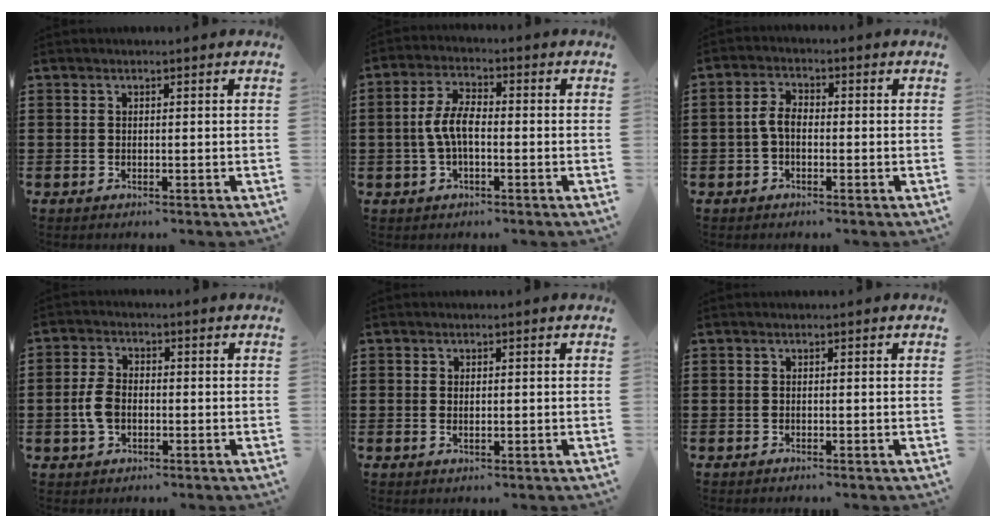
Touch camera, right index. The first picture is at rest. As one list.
[{"total": 5.3, "force": [-0.6, 2.0, 4.9], "torque": [-0.111, -0.002, -0.017]}, {"total": 3.2, "force": [-0.6, 1.5, 2.8], "torque": [-0.070, -0.003, -0.017]}, {"total": 4.1, "force": [-0.7, 2.3, 3.3], "torque": [-0.085, -0.006, -0.018]}, {"total": 0.8, "force": [0.0, 0.2, 0.7], "torque": [-0.016, 0.001, 0.000]}, {"total": 0.0}]